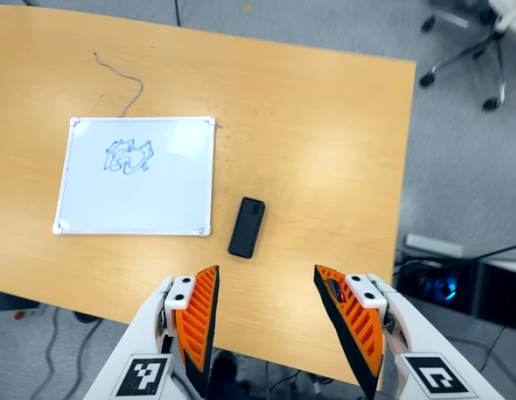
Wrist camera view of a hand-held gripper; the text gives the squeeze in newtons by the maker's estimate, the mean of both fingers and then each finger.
{"total": 0.0}